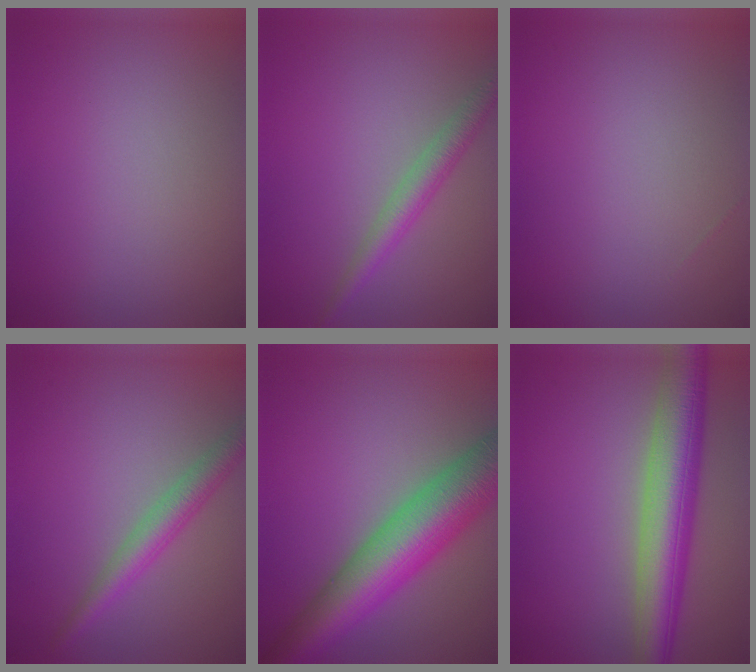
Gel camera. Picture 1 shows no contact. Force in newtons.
{"total": 2.7, "press": 2.7, "slide": 0.0}
{"total": 0.0}
{"total": 3.2, "press": 3.2, "slide": 0.0}
{"total": 10.6, "press": 10.6, "slide": 0.3}
{"total": 7.6, "press": 7.6, "slide": 0.2}